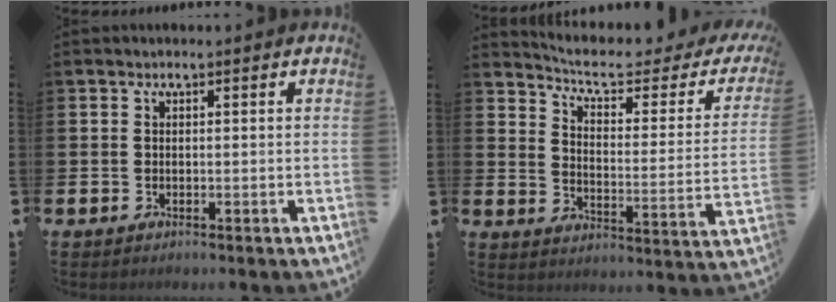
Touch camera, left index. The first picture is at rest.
{"total": 6.3, "force": [5.3, 1.5, 3.1], "torque": [-0.077, -0.038, 0.082]}